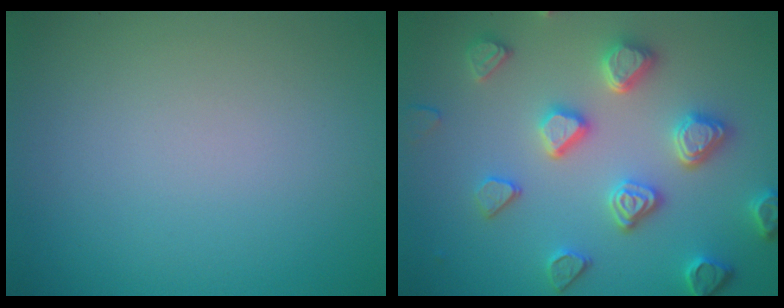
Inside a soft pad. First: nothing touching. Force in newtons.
{"total": 4.9, "press": 4.7, "slide": 1.3}